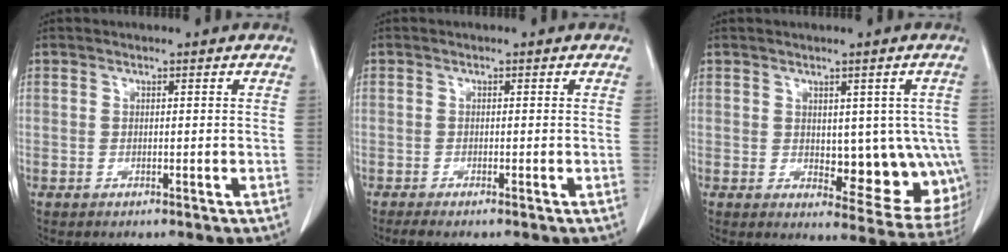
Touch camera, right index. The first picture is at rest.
{"total": 2.1, "force": [-1.8, -0.2, 1.2], "torque": [-0.016, -0.003, -0.026]}
{"total": 11.2, "force": [-0.5, 5.4, 9.8], "torque": [-0.098, -0.002, 0.010]}